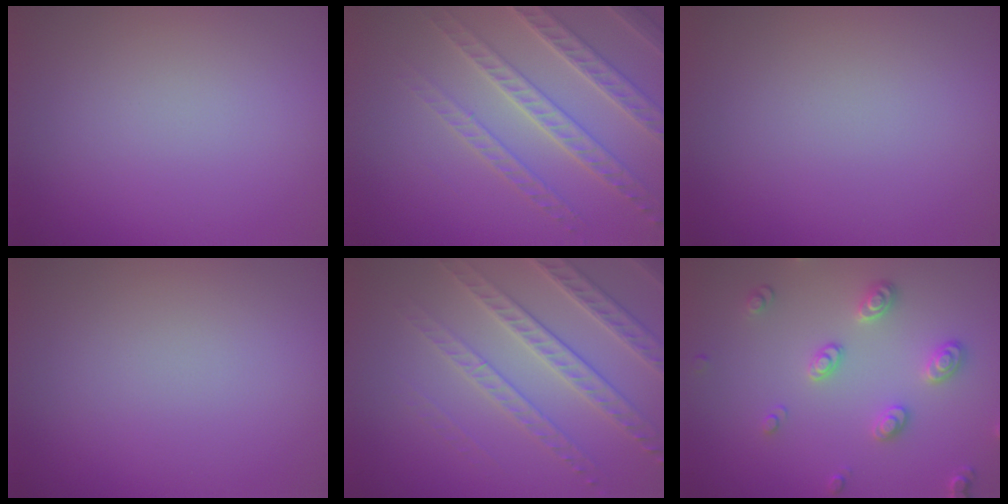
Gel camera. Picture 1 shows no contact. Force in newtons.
{"total": 4.4, "press": 4.2, "slide": 1.1}
{"total": 0.0}
{"total": 0.0}
{"total": 5.0, "press": 4.2, "slide": 2.8}
{"total": 2.9, "press": 2.7, "slide": 1.1}